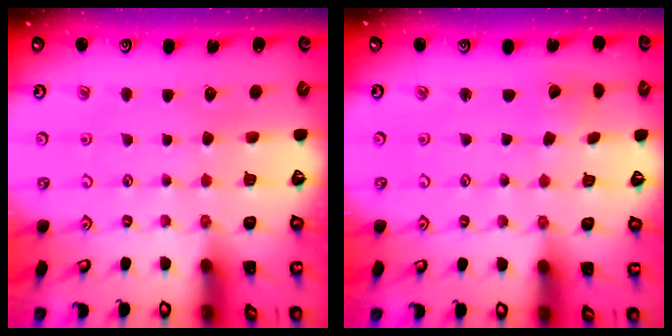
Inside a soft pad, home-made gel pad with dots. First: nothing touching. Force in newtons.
{"total": 2.2, "press": 2.2, "slide": 0.1}